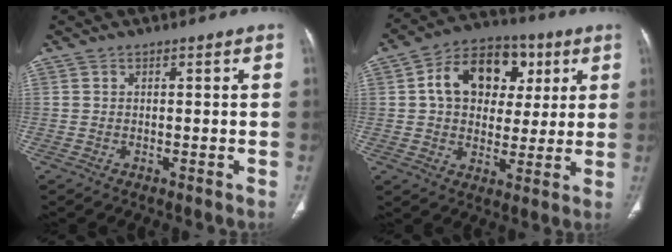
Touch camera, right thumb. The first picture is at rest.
{"total": 15.8, "force": [4.2, 11.8, 9.6], "torque": [-0.115, 0.009, 0.061]}